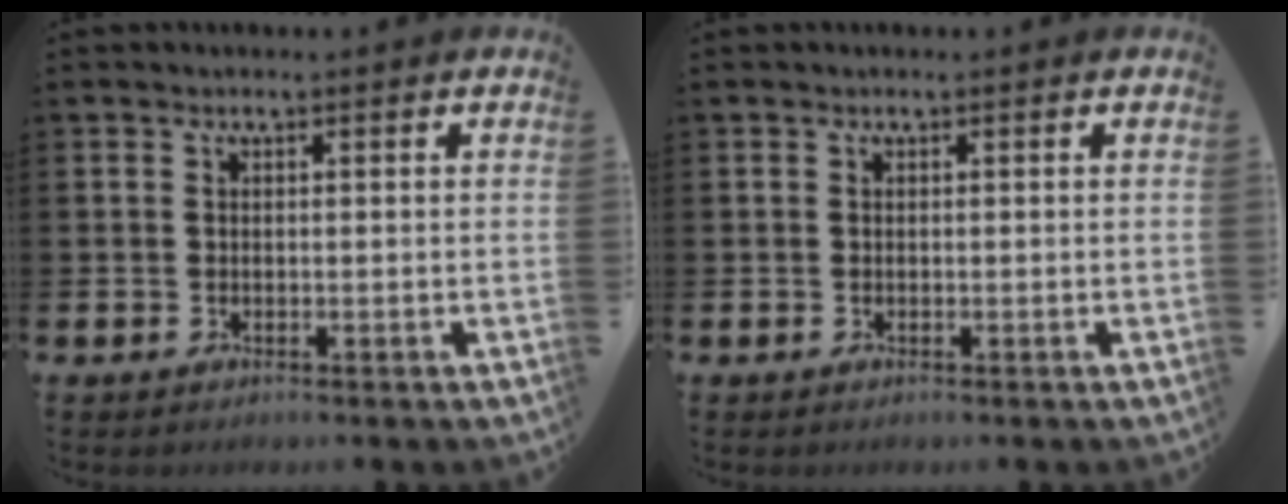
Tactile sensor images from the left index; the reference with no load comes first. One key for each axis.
{"total": 0.0}